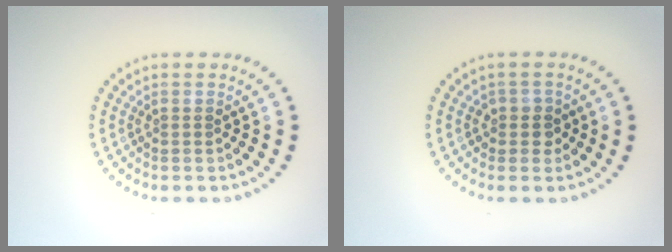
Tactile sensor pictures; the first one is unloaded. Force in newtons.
{"total": 1.7, "press": 1.5, "slide": 0.9}